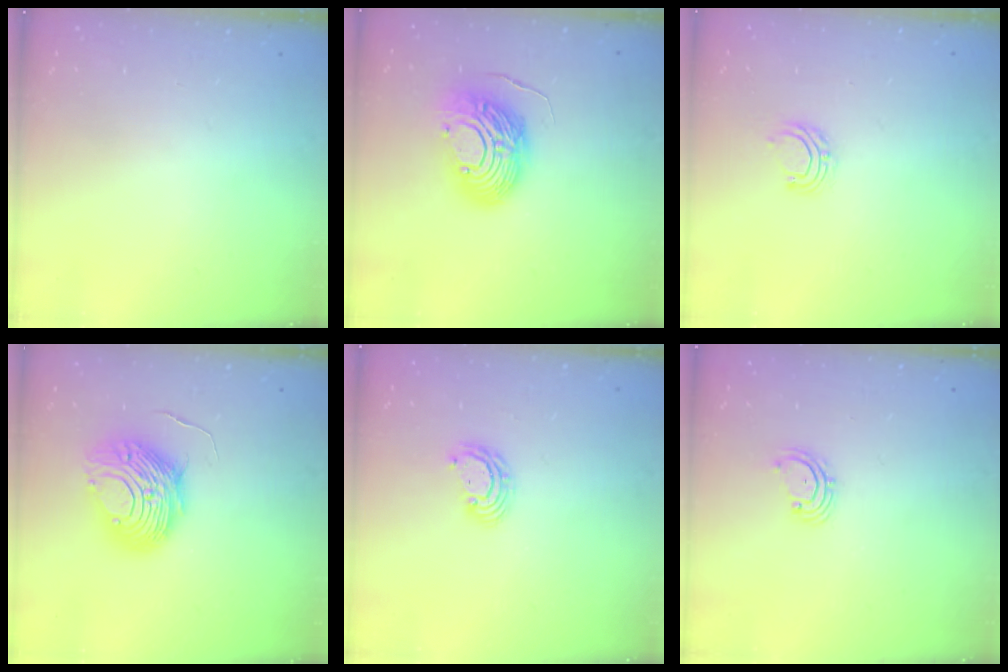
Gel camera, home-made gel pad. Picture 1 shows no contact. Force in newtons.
{"total": 14.1, "press": 14.1, "slide": 1.2}
{"total": 5.9, "press": 5.9, "slide": 0.4}
{"total": 11.1, "press": 11.1, "slide": 0.7}
{"total": 4.9, "press": 4.9, "slide": 0.2}
{"total": 2.0, "press": 2.0, "slide": 0.4}